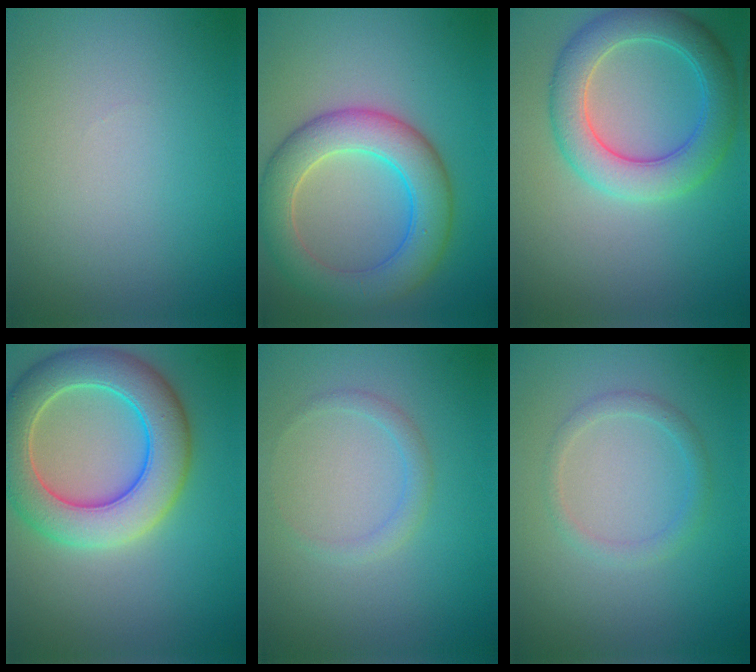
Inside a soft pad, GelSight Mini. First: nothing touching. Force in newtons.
{"total": 6.8, "press": 6.8, "slide": 0.5}
{"total": 5.6, "press": 5.6, "slide": 0.2}
{"total": 7.9, "press": 7.9, "slide": 0.6}
{"total": 1.3, "press": 1.3, "slide": 0.1}
{"total": 1.6, "press": 1.6, "slide": 0.0}